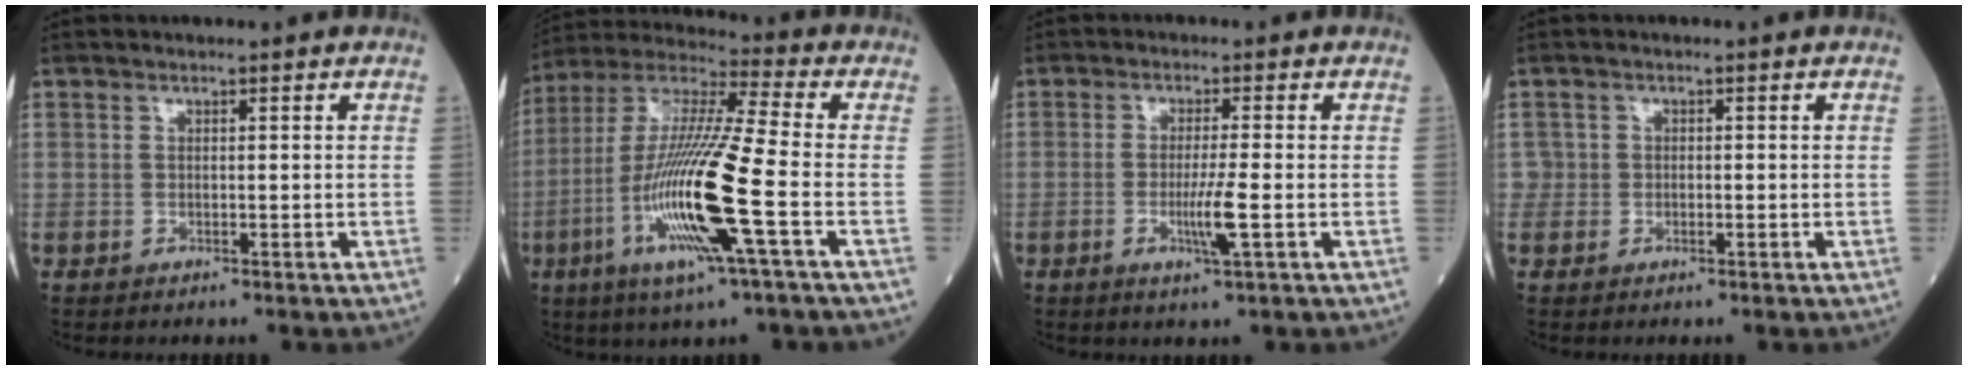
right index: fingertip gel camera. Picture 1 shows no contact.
{"total": 18.6, "force": [-5.5, 0.4, 17.8], "torque": [-0.371, -0.020, -0.112]}
{"total": 4.6, "force": [-1.3, -0.5, 4.4], "torque": [-0.084, -0.011, -0.024]}
{"total": 1.3, "force": [-0.2, 1.3, 0.1], "torque": [0.006, 0.005, -0.007]}